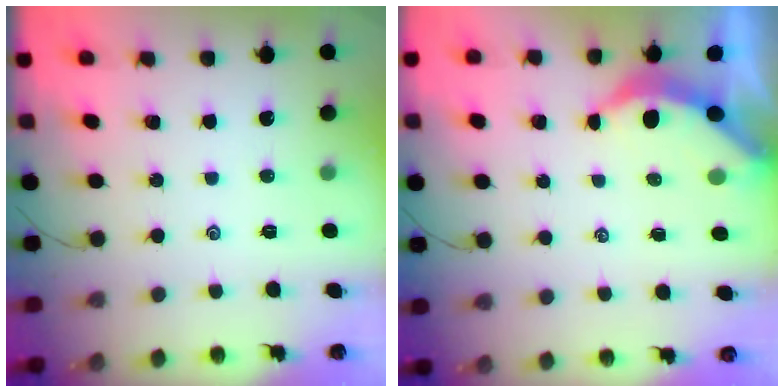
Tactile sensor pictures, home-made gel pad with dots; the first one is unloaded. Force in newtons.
{"total": 3.7, "press": 3.7, "slide": 0.5}